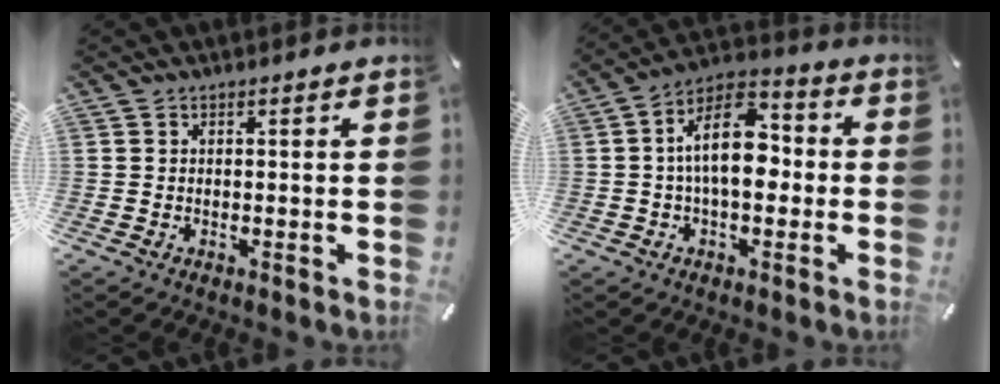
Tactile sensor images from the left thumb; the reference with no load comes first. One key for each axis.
{"total": 14.3, "fx": 0.1, "fy": 7.8, "fz": 11.9, "tx": -0.209, "ty": -0.002, "tz": 0.002}